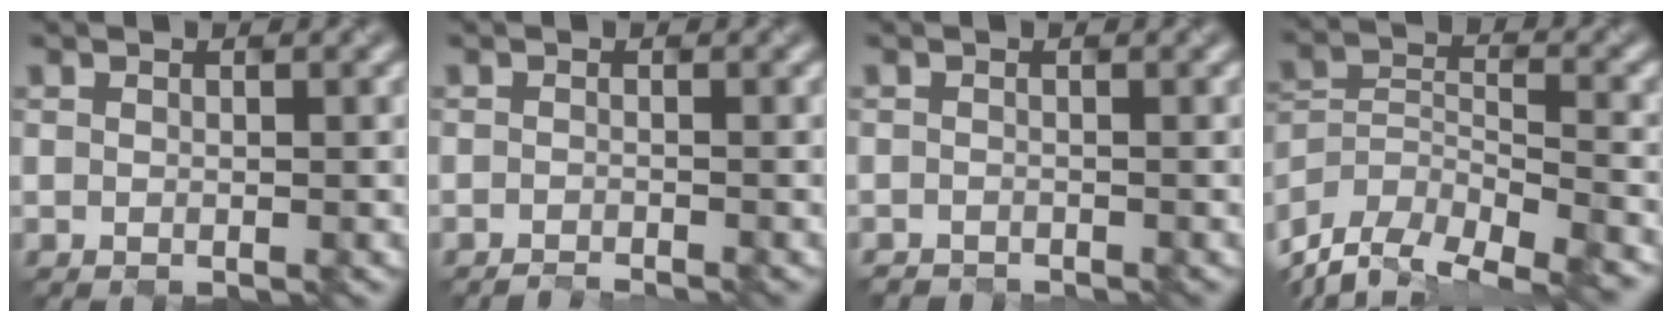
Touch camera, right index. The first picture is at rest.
{"total": 0.8, "force": [-0.7, 0.3, 0.4], "torque": [0.009, -0.010, -0.021]}
{"total": 0.8, "force": [-0.6, -0.1, -0.6], "torque": [0.011, -0.004, -0.016]}
{"total": 12.3, "force": [-10.8, 4.2, 4.0], "torque": [-0.066, 0.005, -0.162]}